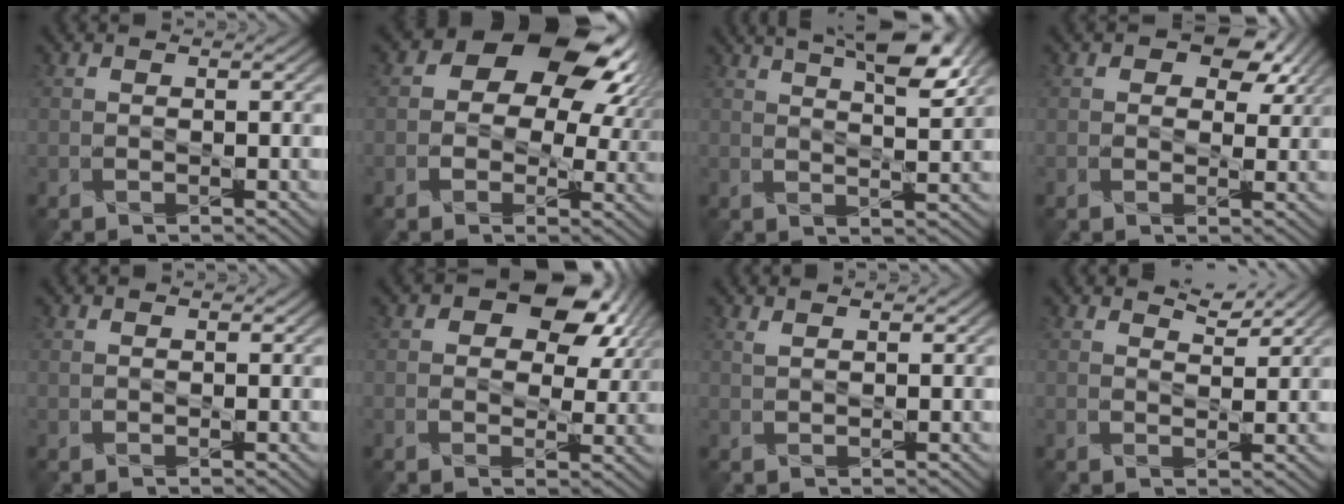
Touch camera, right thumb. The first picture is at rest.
{"total": 13.9, "force": [5.2, 9.5, 8.7], "torque": [-0.125, 0.013, 0.071]}
{"total": 9.2, "force": [5.9, 2.2, 6.8], "torque": [-0.084, 0.010, 0.081]}
{"total": 5.5, "force": [3.0, 3.6, 3.0], "torque": [-0.036, -0.008, 0.041]}
{"total": 0.5, "force": [0.5, 0.0, -0.2], "torque": [-0.001, -0.002, 0.007]}
{"total": 9.6, "force": [4.6, 6.1, 5.9], "torque": [-0.077, -0.002, 0.071]}
{"total": 1.3, "force": [1.2, 0.3, 0.2], "torque": [-0.005, -0.004, 0.018]}
{"total": 2.4, "force": [2.4, 0.3, 0.4], "torque": [-0.005, -0.009, 0.045]}